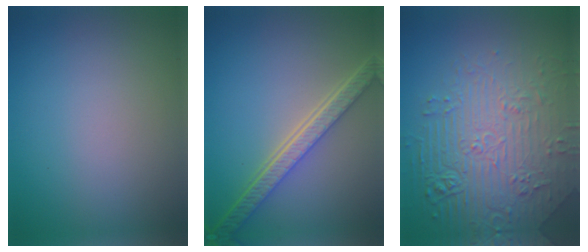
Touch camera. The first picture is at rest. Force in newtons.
{"total": 5.4, "press": 4.1, "slide": 3.5}
{"total": 7.6, "press": 5.9, "slide": 4.7}